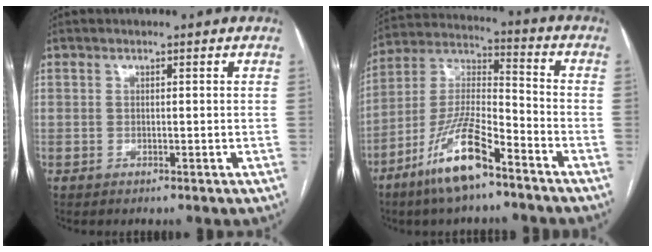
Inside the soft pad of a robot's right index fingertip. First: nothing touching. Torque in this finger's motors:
{"motor_torque": [0.17, 0.02, 0.18, 0.00]}